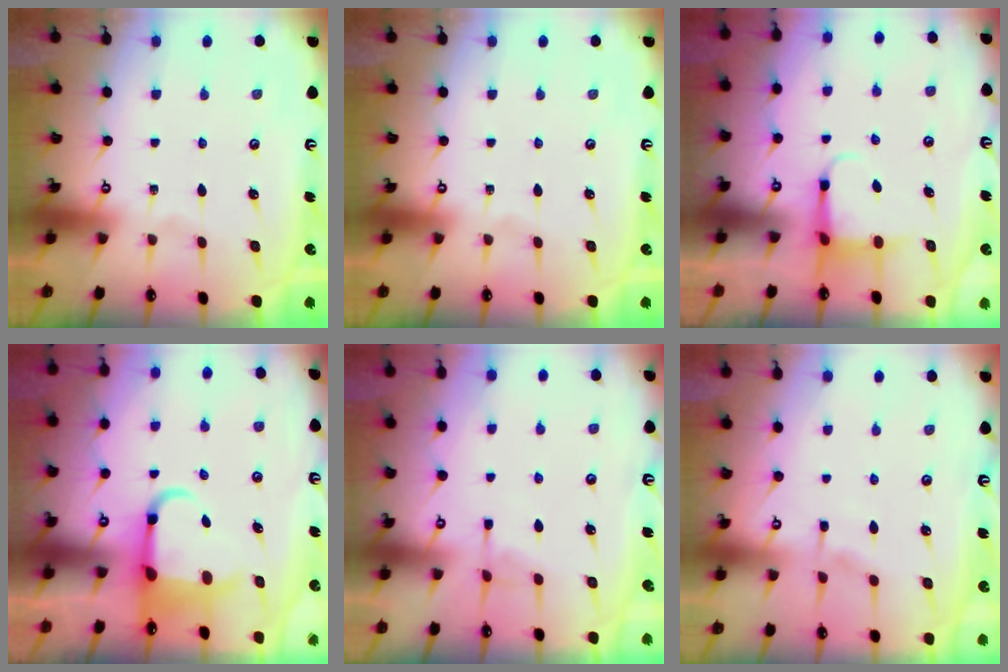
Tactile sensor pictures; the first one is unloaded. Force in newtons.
{"total": 0.0}
{"total": 3.9, "press": 3.8, "slide": 0.6}
{"total": 6.1, "press": 5.9, "slide": 1.3}
{"total": 3.8, "press": 3.8, "slide": 0.5}
{"total": 2.6, "press": 2.5, "slide": 0.6}